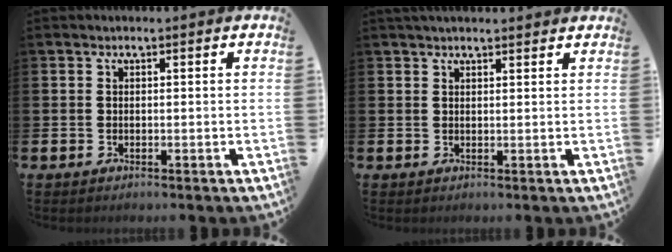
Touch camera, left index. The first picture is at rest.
{"total": 1.7, "force": [1.6, 0.3, 0.5], "torque": [-0.005, -0.002, 0.027]}